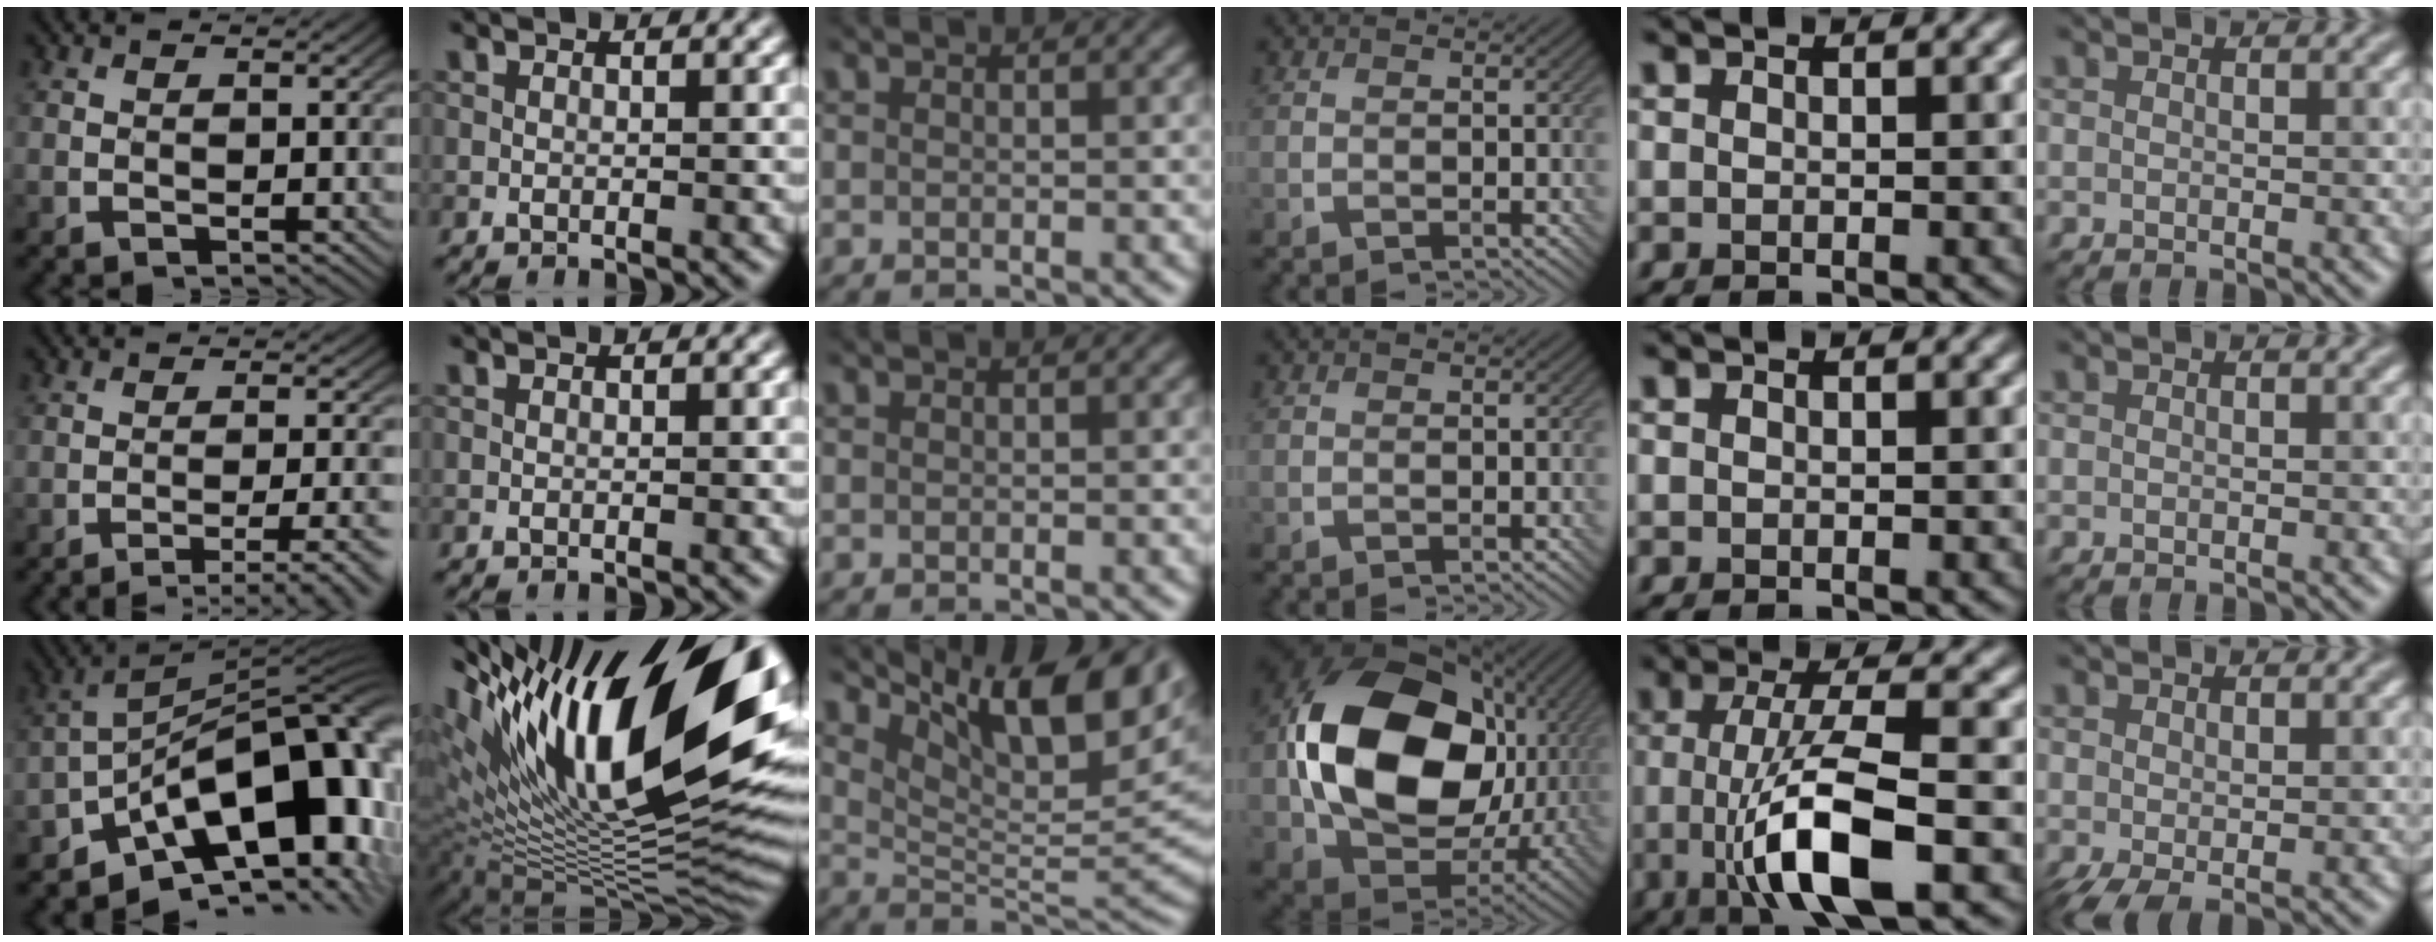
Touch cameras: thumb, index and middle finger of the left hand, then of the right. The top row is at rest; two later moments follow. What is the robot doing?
{"motion": "screw", "object": "bottle cap"}